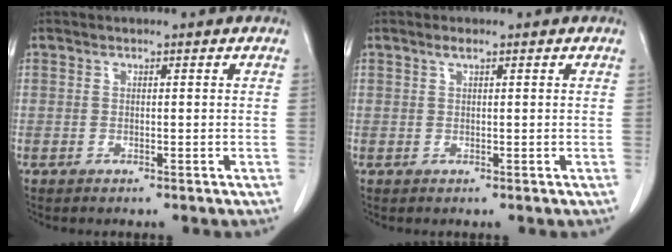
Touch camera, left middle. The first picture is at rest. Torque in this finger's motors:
{"motor_torque": [0.39, -0.34, -0.09, 0.00]}